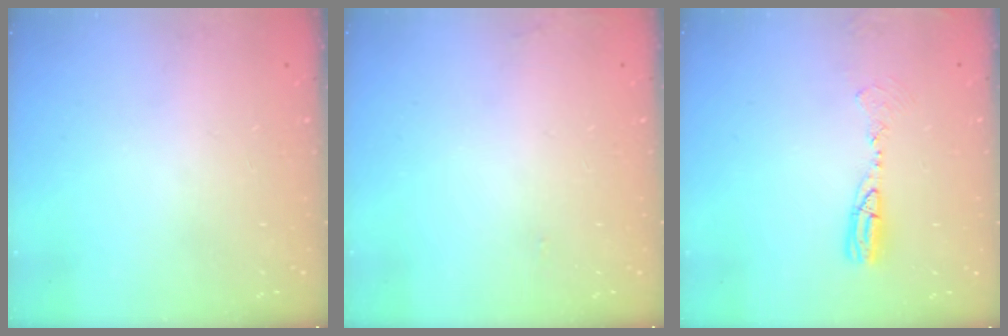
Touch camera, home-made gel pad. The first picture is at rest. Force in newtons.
{"total": 14.1, "press": 4.0, "slide": 13.5}
{"total": 7.8, "press": 7.5, "slide": 2.2}